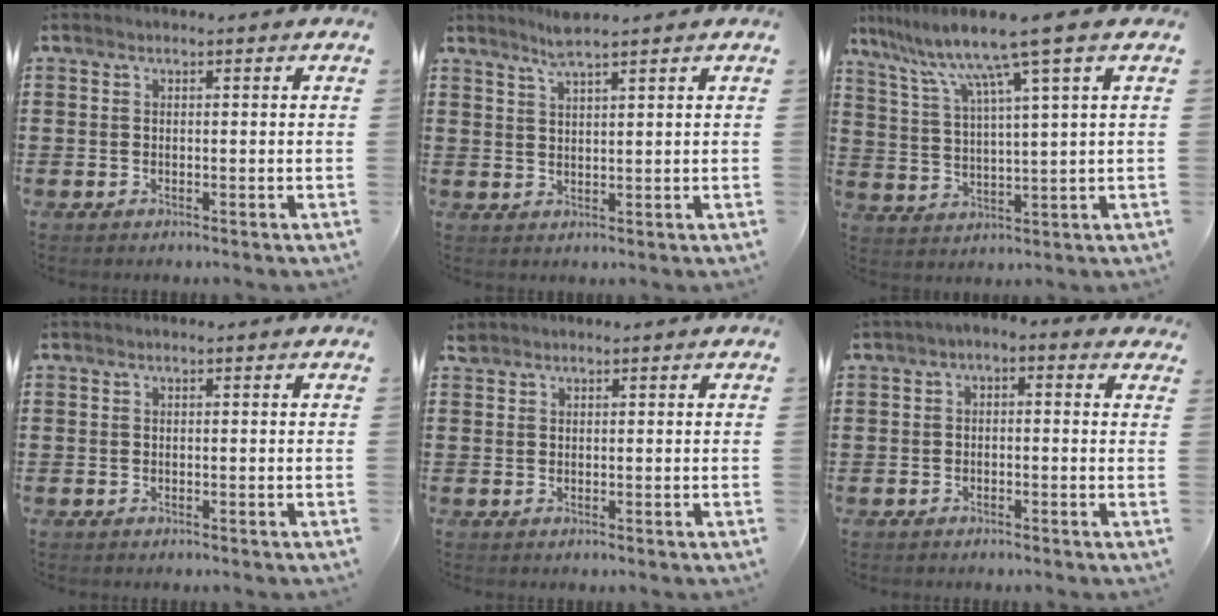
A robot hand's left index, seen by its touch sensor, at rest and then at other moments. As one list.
[{"total": 3.3, "force": [2.8, -0.2, 1.7], "torque": [-0.041, 0.000, 0.051]}, {"total": 9.2, "force": [6.3, -0.5, 6.7], "torque": [-0.151, -0.029, 0.100]}, {"total": 0.0}, {"total": 1.0, "force": [0.9, 0.4, 0.2], "torque": [-0.007, 0.001, 0.018]}, {"total": 1.6, "force": [-1.4, 0.4, 0.7], "torque": [-0.015, 0.005, -0.031]}]